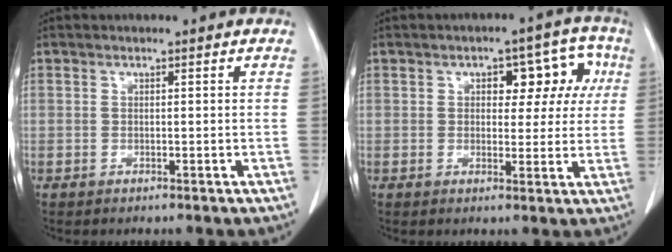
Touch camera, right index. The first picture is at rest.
{"total": 7.5, "force": [2.1, 4.2, 5.9], "torque": [-0.053, 0.033, 0.026]}